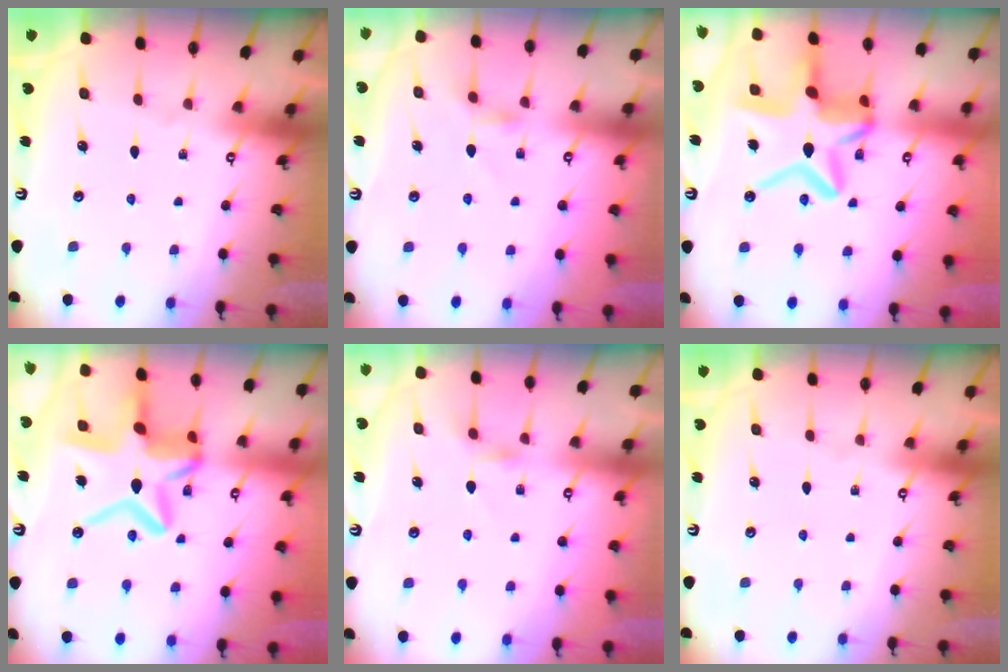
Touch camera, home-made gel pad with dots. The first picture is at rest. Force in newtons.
{"total": 3.3, "press": 3.3, "slide": 0.5}
{"total": 17.6, "press": 17.6, "slide": 1.5}
{"total": 17.6, "press": 17.6, "slide": 1.5}
{"total": 4.8, "press": 4.8, "slide": 0.5}
{"total": 0.0}